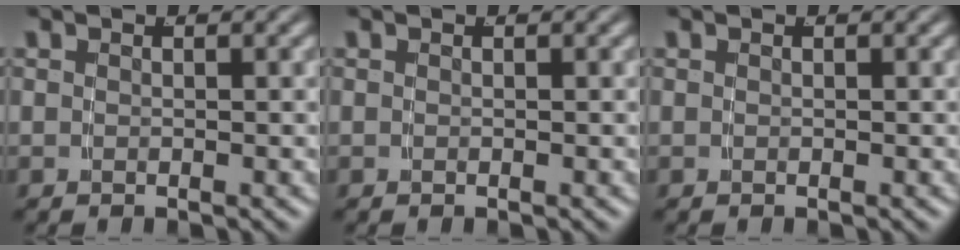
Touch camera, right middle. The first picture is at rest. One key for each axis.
{"total": 0.0}
{"total": 0.0}